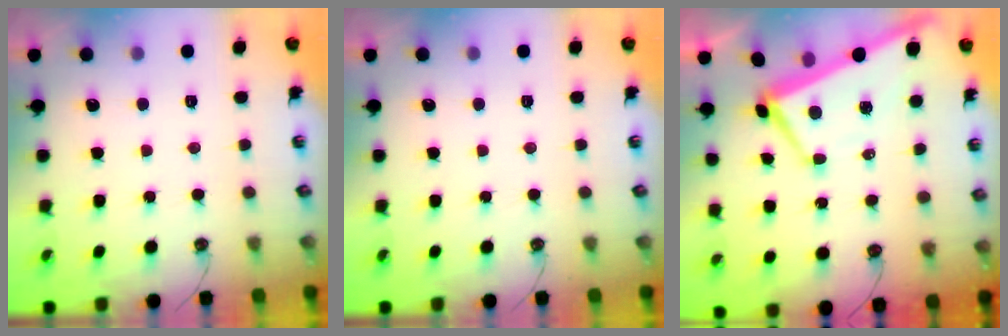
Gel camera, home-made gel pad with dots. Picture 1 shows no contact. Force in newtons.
{"total": 0.0}
{"total": 1.5, "press": 1.2, "slide": 0.9}